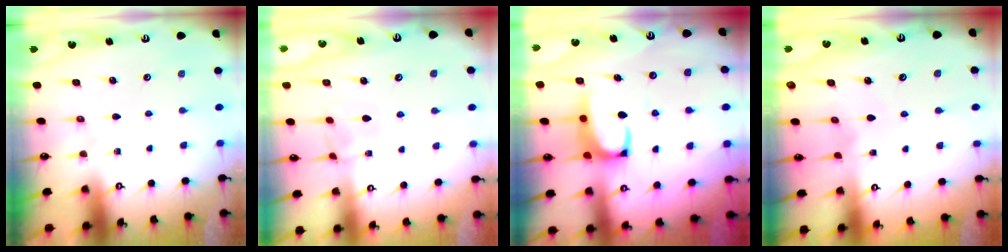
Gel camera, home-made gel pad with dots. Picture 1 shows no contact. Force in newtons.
{"total": 1.2, "press": 1.2, "slide": 0.4}
{"total": 2.2, "press": 2.0, "slide": 0.9}
{"total": 2.8, "press": 2.8, "slide": 0.3}